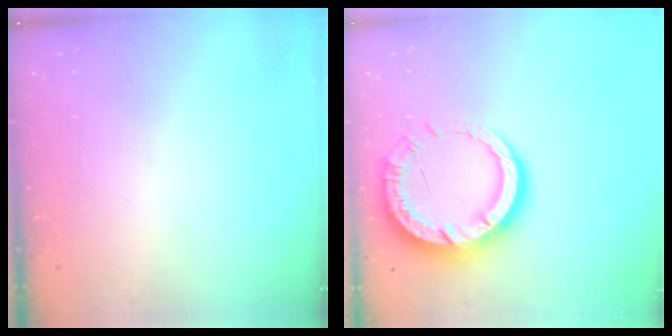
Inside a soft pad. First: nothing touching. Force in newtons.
{"total": 14.0, "press": 13.9, "slide": 1.4}